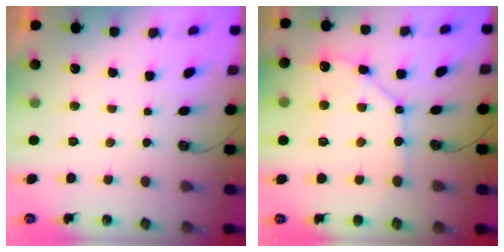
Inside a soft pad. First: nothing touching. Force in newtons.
{"total": 11.2, "press": 11.1, "slide": 1.4}